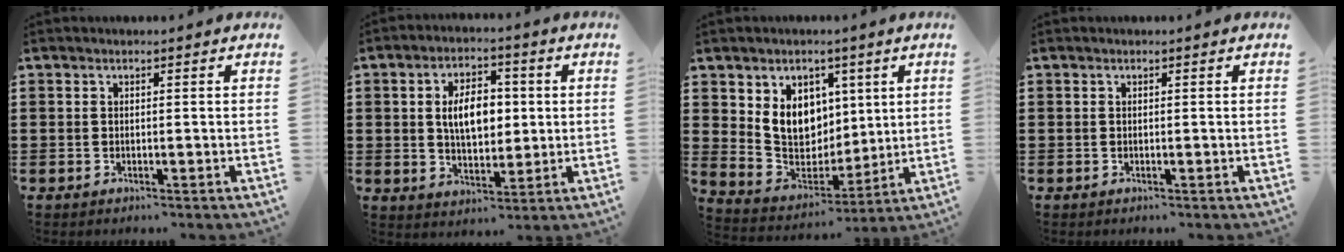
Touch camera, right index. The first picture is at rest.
{"total": 6.9, "force": [0.8, 4.0, 5.6], "torque": [-0.094, 0.005, 0.005]}
{"total": 9.3, "force": [3.2, 7.8, 3.8], "torque": [-0.099, -0.006, 0.066]}
{"total": 0.0}